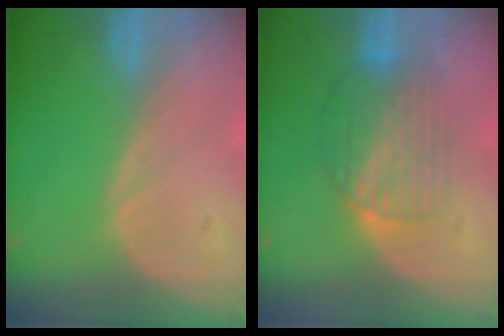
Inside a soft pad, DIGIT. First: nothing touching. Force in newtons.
{"total": 6.3, "press": 6.2, "slide": 1.1}